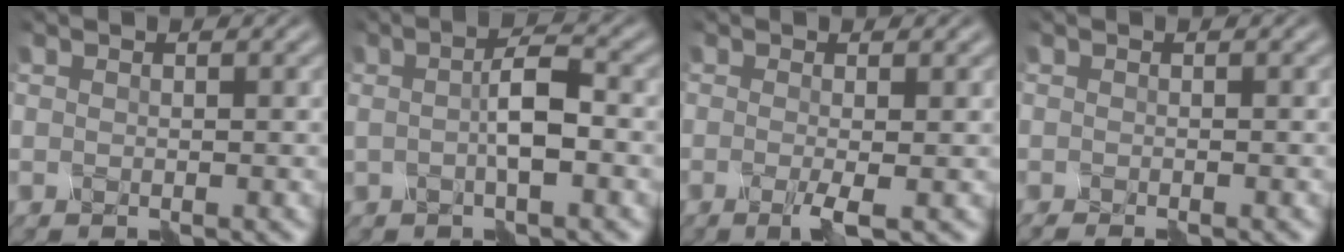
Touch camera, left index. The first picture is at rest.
{"total": 2.5, "force": [-0.3, 0.2, 2.4], "torque": [-0.053, 0.009, -0.004]}
{"total": 2.3, "force": [-1.0, 0.1, 2.0], "torque": [-0.055, -0.004, -0.021]}
{"total": 1.1, "force": [-0.9, 0.1, 0.7], "torque": [-0.012, -0.002, -0.016]}